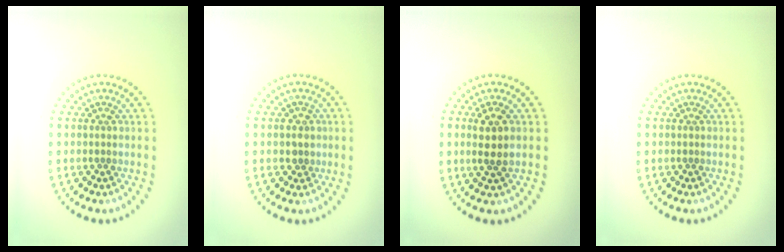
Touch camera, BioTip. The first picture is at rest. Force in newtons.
{"total": 1.2, "press": 0.9, "slide": 0.7}
{"total": 2.6, "press": 2.4, "slide": 1.0}
{"total": 0.0}